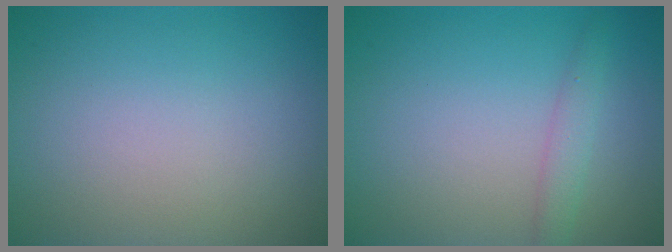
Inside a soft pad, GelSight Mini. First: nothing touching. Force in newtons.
{"total": 1.7, "press": 1.7, "slide": 0.1}